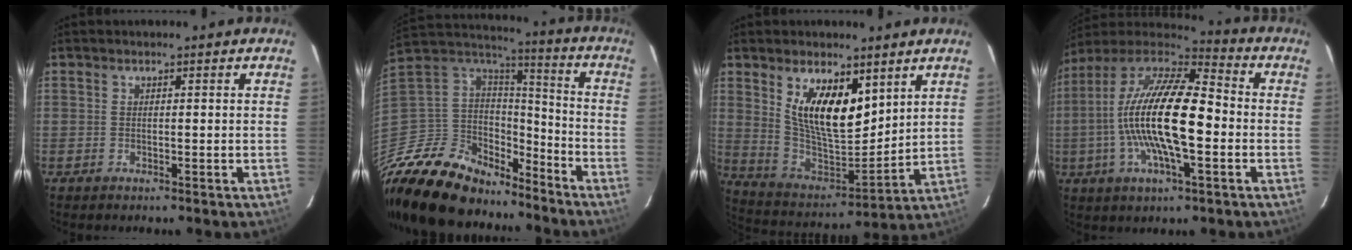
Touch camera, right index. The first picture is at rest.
{"total": 20.4, "force": [-16.0, 10.6, 7.0], "torque": [-0.182, 0.038, -0.281]}
{"total": 14.8, "force": [7.1, 6.6, 11.1], "torque": [-0.208, -0.005, 0.145]}
{"total": 20.7, "force": [-2.5, 6.1, 19.6], "torque": [-0.363, -0.002, -0.059]}